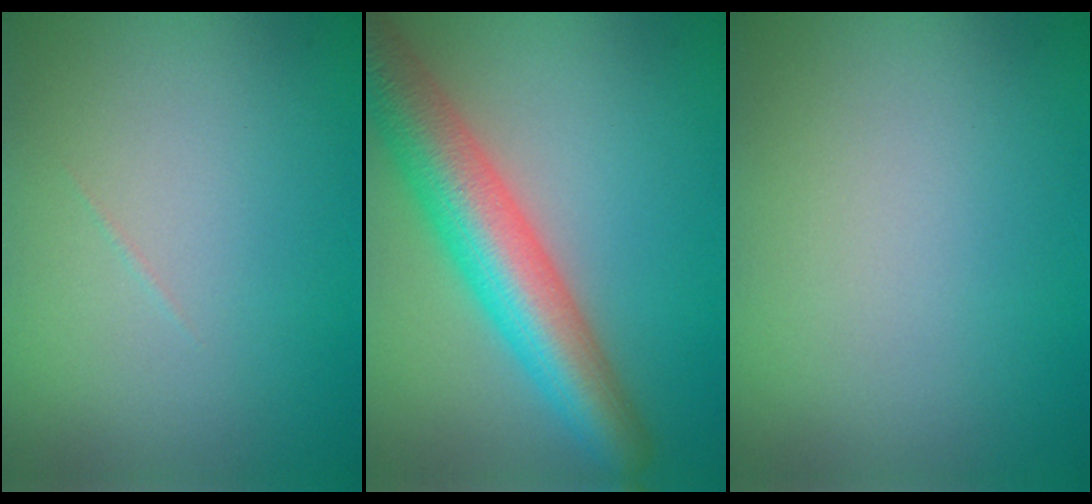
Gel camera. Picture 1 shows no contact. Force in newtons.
{"total": 8.7, "press": 8.7, "slide": 0.2}
{"total": 0.0}